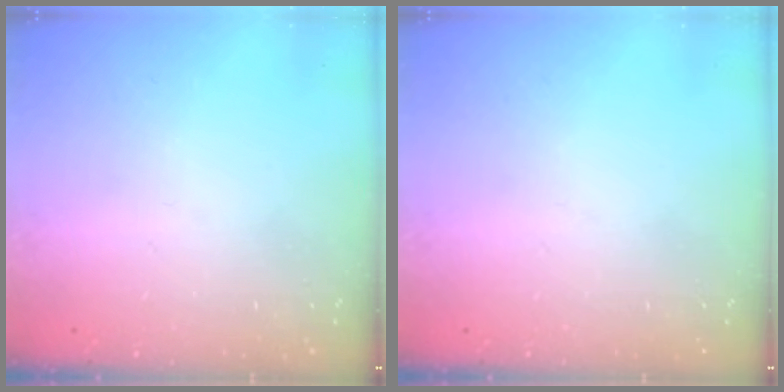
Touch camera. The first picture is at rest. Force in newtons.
{"total": 0.0}